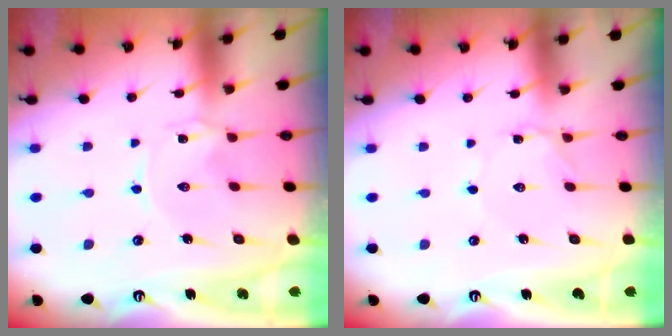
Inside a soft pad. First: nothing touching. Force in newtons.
{"total": 1.1, "press": 1.1, "slide": 0.1}